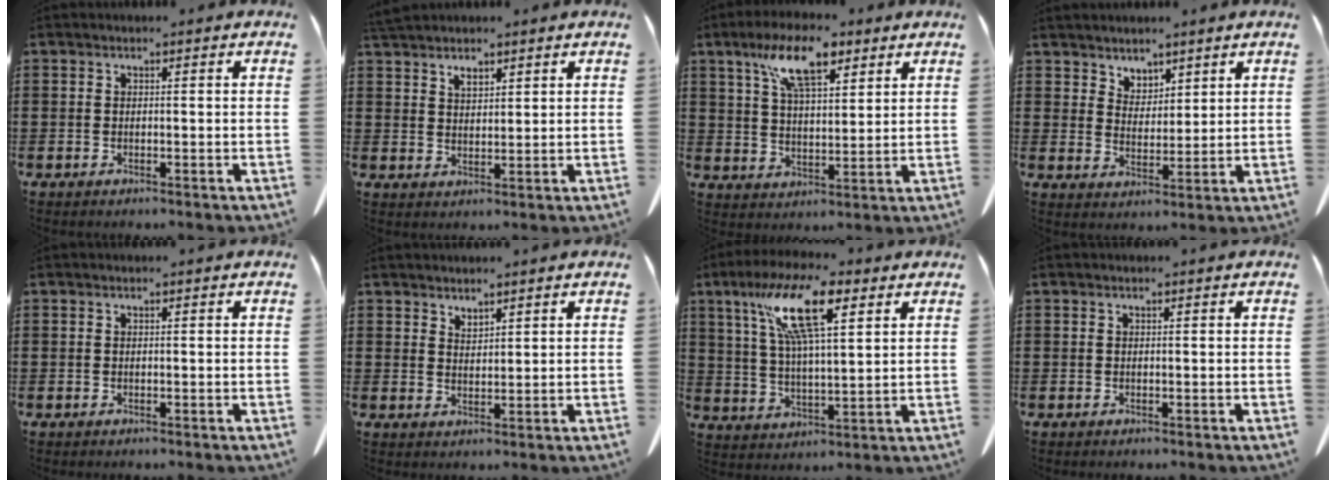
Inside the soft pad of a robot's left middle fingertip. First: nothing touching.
{"total": 2.6, "force": [2.2, 0.8, 1.1], "torque": [-0.025, 0.001, 0.043]}
{"total": 10.8, "force": [6.8, 3.8, 7.4], "torque": [-0.152, -0.005, 0.122]}
{"total": 3.7, "force": [3.3, 1.7, 0.0], "torque": [-0.013, -0.005, 0.064]}
{"total": 0.0}
{"total": 2.1, "force": [2.1, 0.2, 0.0], "torque": [-0.005, -0.004, 0.042]}
{"total": 13.3, "force": [7.3, 3.4, 10.6], "torque": [-0.226, -0.005, 0.124]}
{"total": 0.0}